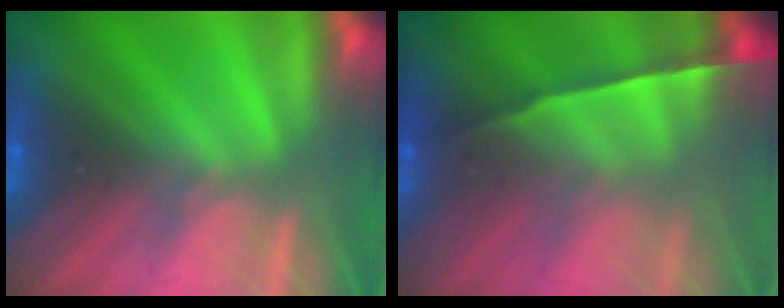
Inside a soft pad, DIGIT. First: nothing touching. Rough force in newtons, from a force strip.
{"total": 1.5}